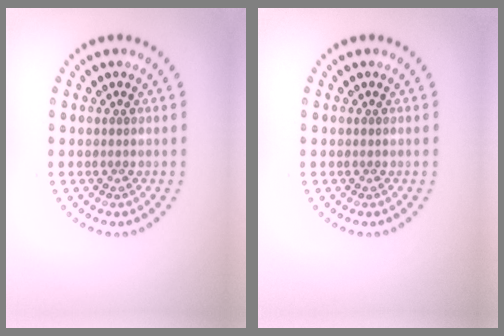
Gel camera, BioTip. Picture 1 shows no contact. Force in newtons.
{"total": 0.0}